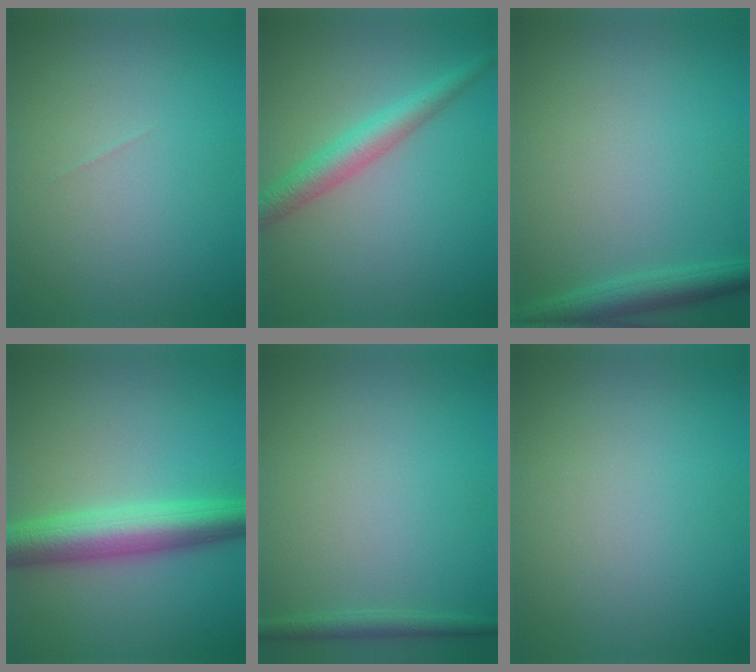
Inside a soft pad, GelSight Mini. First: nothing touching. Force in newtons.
{"total": 3.4, "press": 3.4, "slide": 0.0}
{"total": 3.0, "press": 3.0, "slide": 0.2}
{"total": 6.2, "press": 6.2, "slide": 0.1}
{"total": 1.4, "press": 1.4, "slide": 0.1}
{"total": 0.0}